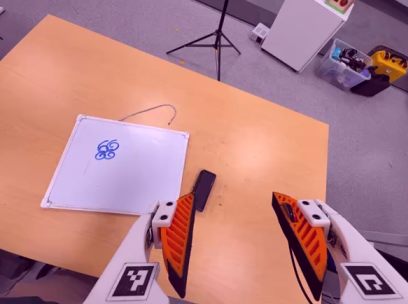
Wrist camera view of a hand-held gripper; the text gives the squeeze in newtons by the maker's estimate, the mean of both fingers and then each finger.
{"total": 0.0}